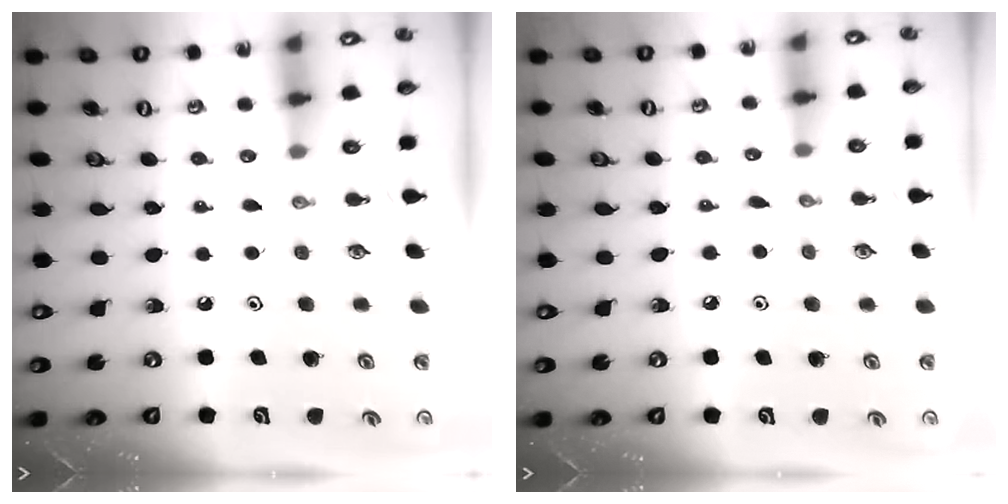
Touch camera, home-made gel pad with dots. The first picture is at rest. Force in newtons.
{"total": 2.7, "press": 2.7, "slide": 0.4}